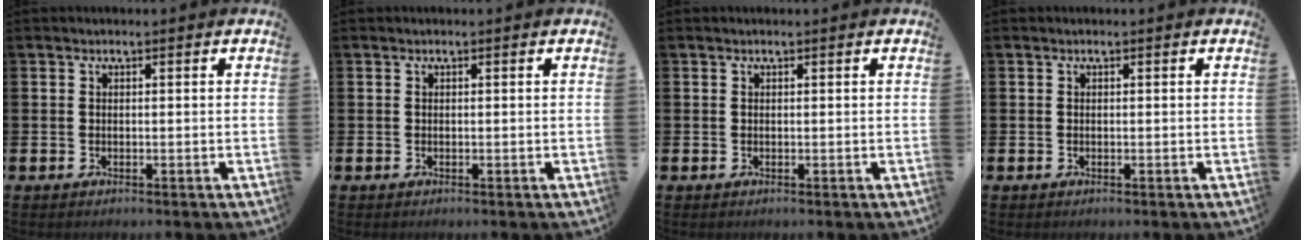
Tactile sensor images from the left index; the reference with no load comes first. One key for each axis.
{"total": 0.0}
{"total": 0.0}
{"total": 0.0}